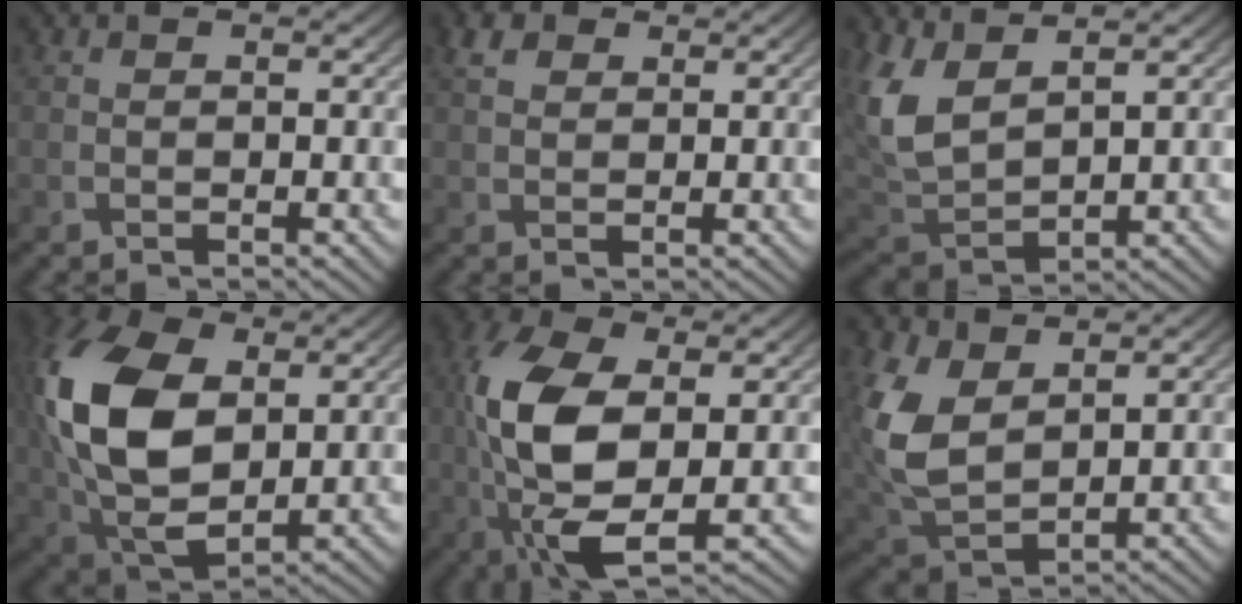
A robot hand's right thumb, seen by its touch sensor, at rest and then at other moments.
{"total": 2.8, "force": [1.4, 1.9, 1.4], "torque": [-0.034, 0.007, 0.024]}
{"total": 8.5, "force": [4.2, 4.1, 6.1], "torque": [-0.167, 0.003, 0.085]}
{"total": 16.8, "force": [2.6, 10.4, 13.0], "torque": [-0.320, 0.016, 0.047]}
{"total": 14.4, "force": [-0.4, 7.2, 12.4], "torque": [-0.282, 0.006, -0.013]}
{"total": 10.1, "force": [3.3, 6.2, 7.3], "torque": [-0.213, -0.005, 0.074]}